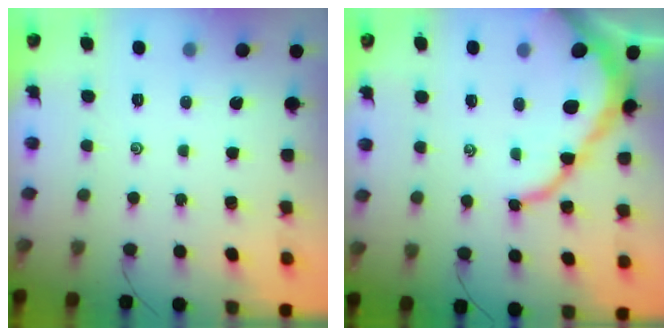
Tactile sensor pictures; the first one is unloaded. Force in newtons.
{"total": 11.5, "press": 11.5, "slide": 1.1}